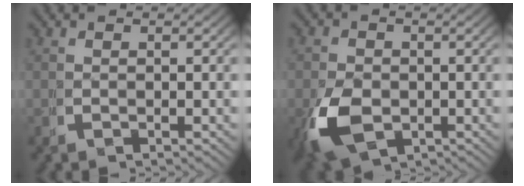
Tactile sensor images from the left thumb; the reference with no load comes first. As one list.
[{"total": 6.5, "force": [-2.6, 4.7, 3.8], "torque": [-0.097, -0.035, -0.023]}]